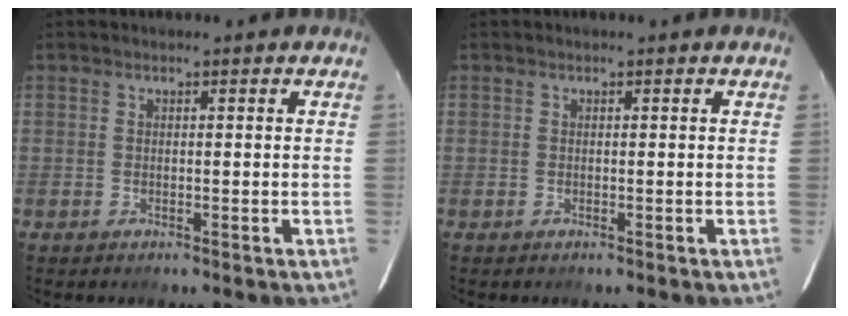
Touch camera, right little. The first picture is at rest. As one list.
[{"total": 0.0}]